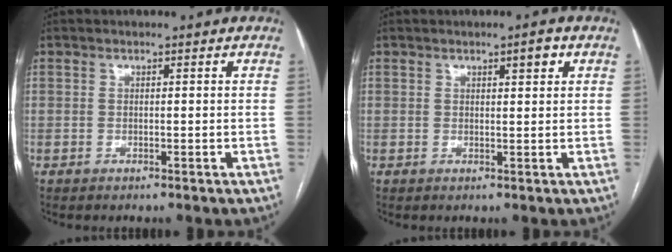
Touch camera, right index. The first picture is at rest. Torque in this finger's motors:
{"motor_torque": [0.09, 0.06, 0.00, 0.01]}